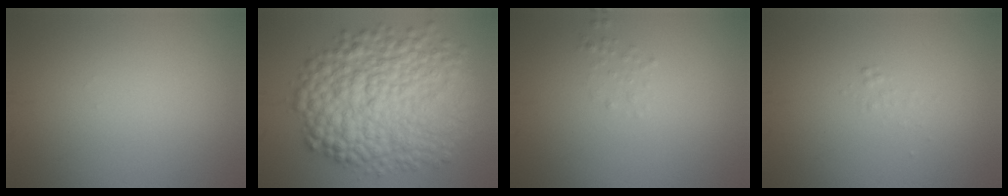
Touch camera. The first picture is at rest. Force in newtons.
{"total": 12.0, "press": 12.0, "slide": 0.1}
{"total": 0.8, "press": 0.8, "slide": 0.1}
{"total": 0.5, "press": 0.5, "slide": 0.0}